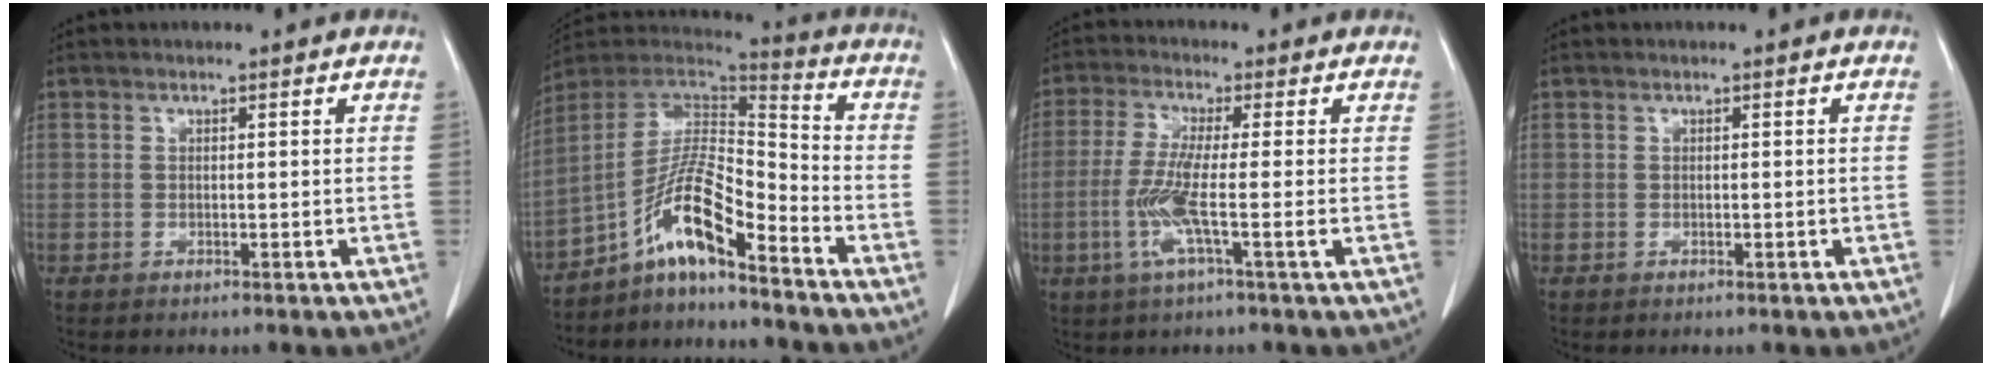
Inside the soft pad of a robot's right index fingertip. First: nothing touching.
{"total": 11.5, "force": [-7.5, 1.6, 8.6], "torque": [-0.160, 0.021, -0.137]}
{"total": 7.1, "force": [-1.8, -0.5, 6.8], "torque": [-0.146, -0.014, -0.040]}
{"total": 0.0}